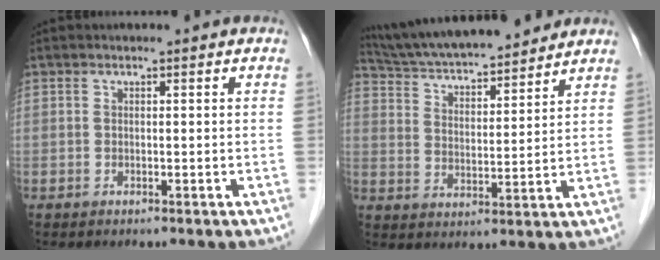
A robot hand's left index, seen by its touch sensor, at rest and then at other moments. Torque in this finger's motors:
{"motor_torque": [1.02, -1.11, 0.51, 0.14]}